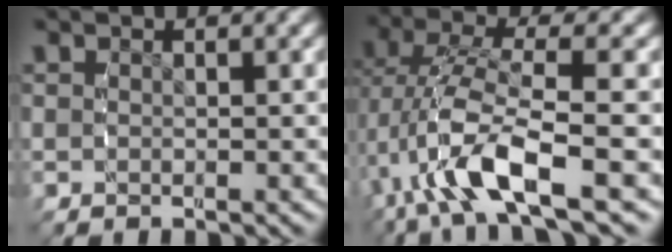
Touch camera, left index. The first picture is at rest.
{"total": 6.3, "force": [-1.2, 2.3, 5.7], "torque": [-0.129, -0.009, -0.015]}